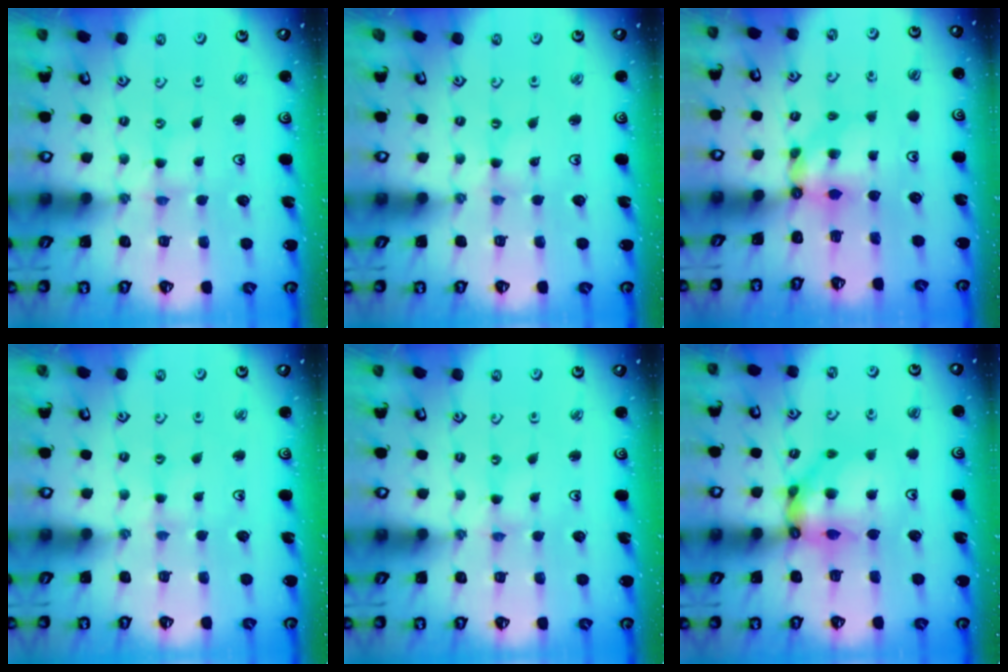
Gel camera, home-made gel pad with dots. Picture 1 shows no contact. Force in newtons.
{"total": 0.0}
{"total": 5.3, "press": 5.3, "slide": 0.3}
{"total": 1.5, "press": 1.5, "slide": 0.3}
{"total": 0.0}
{"total": 12.4, "press": 12.2, "slide": 2.4}